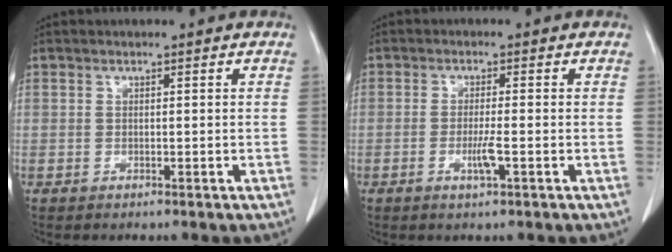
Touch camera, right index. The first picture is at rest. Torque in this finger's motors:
{"motor_torque": [0.14, 0.05, 0.04, 0.04]}